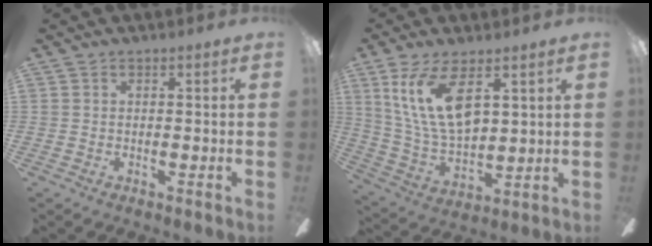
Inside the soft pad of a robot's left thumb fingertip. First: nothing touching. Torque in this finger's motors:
{"motor_torque": [1.62, 1.85, 1.74, -0.71, 0.16]}